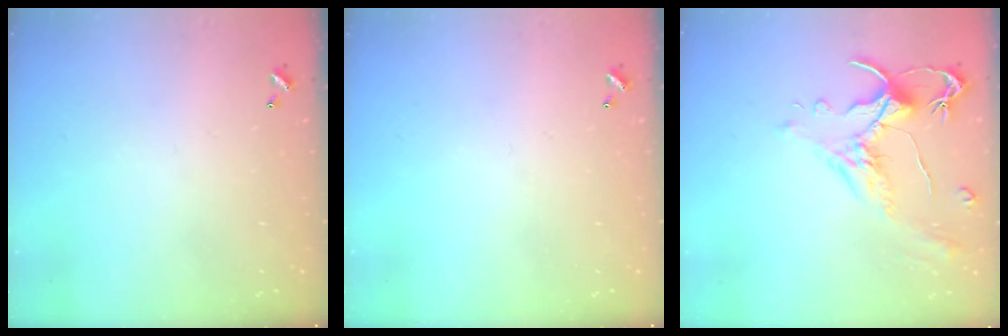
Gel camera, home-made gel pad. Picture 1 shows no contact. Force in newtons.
{"total": 0.0}
{"total": 1.5, "press": 1.0, "slide": 1.1}